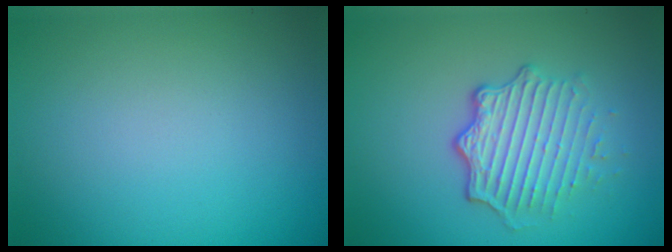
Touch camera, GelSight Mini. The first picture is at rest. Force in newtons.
{"total": 4.9, "press": 3.2, "slide": 3.7}